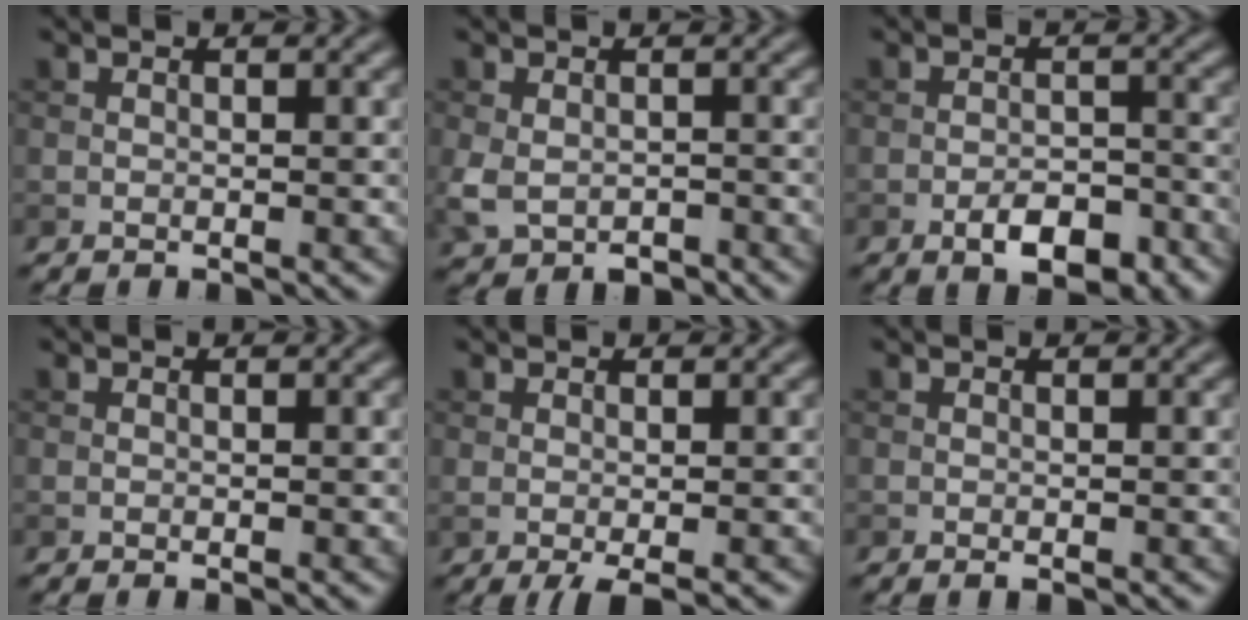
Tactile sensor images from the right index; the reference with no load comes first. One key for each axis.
{"total": 4.4, "fx": -1.8, "fy": 3.0, "fz": 2.7, "tx": -0.056, "ty": -0.020, "tz": -0.031}
{"total": 4.6, "fx": -2.6, "fy": 2.0, "fz": 3.2, "tx": -0.045, "ty": 0.000, "tz": -0.040}
{"total": 0.0}
{"total": 1.7, "fx": -0.4, "fy": 0.2, "fz": 1.7, "tx": -0.030, "ty": -0.002, "tz": -0.008}
{"total": 0.0}